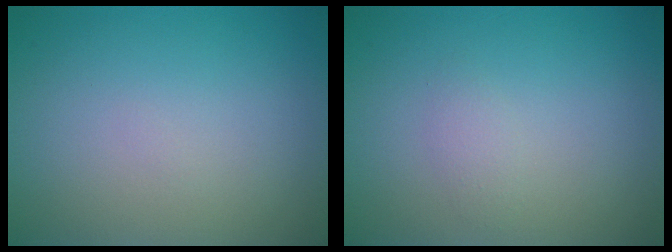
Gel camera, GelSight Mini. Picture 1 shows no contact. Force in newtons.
{"total": 0.9, "press": 0.9, "slide": 0.1}